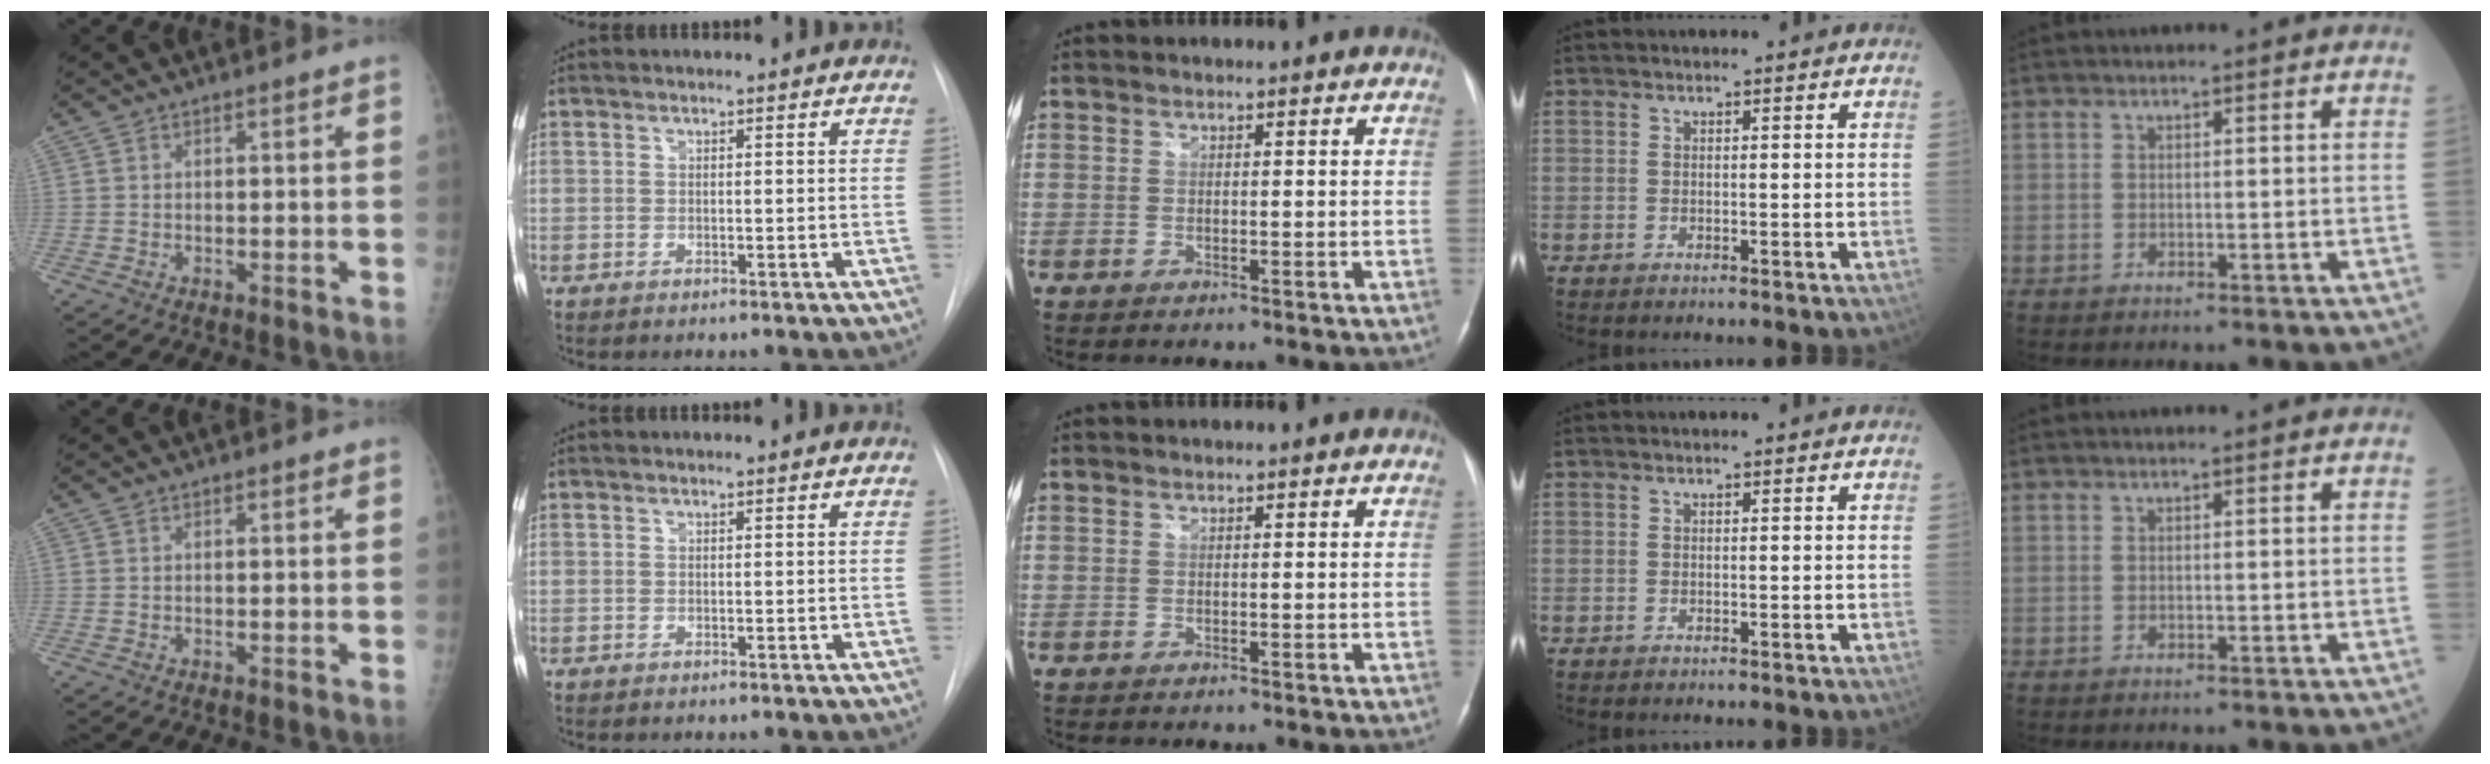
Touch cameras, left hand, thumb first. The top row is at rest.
{}